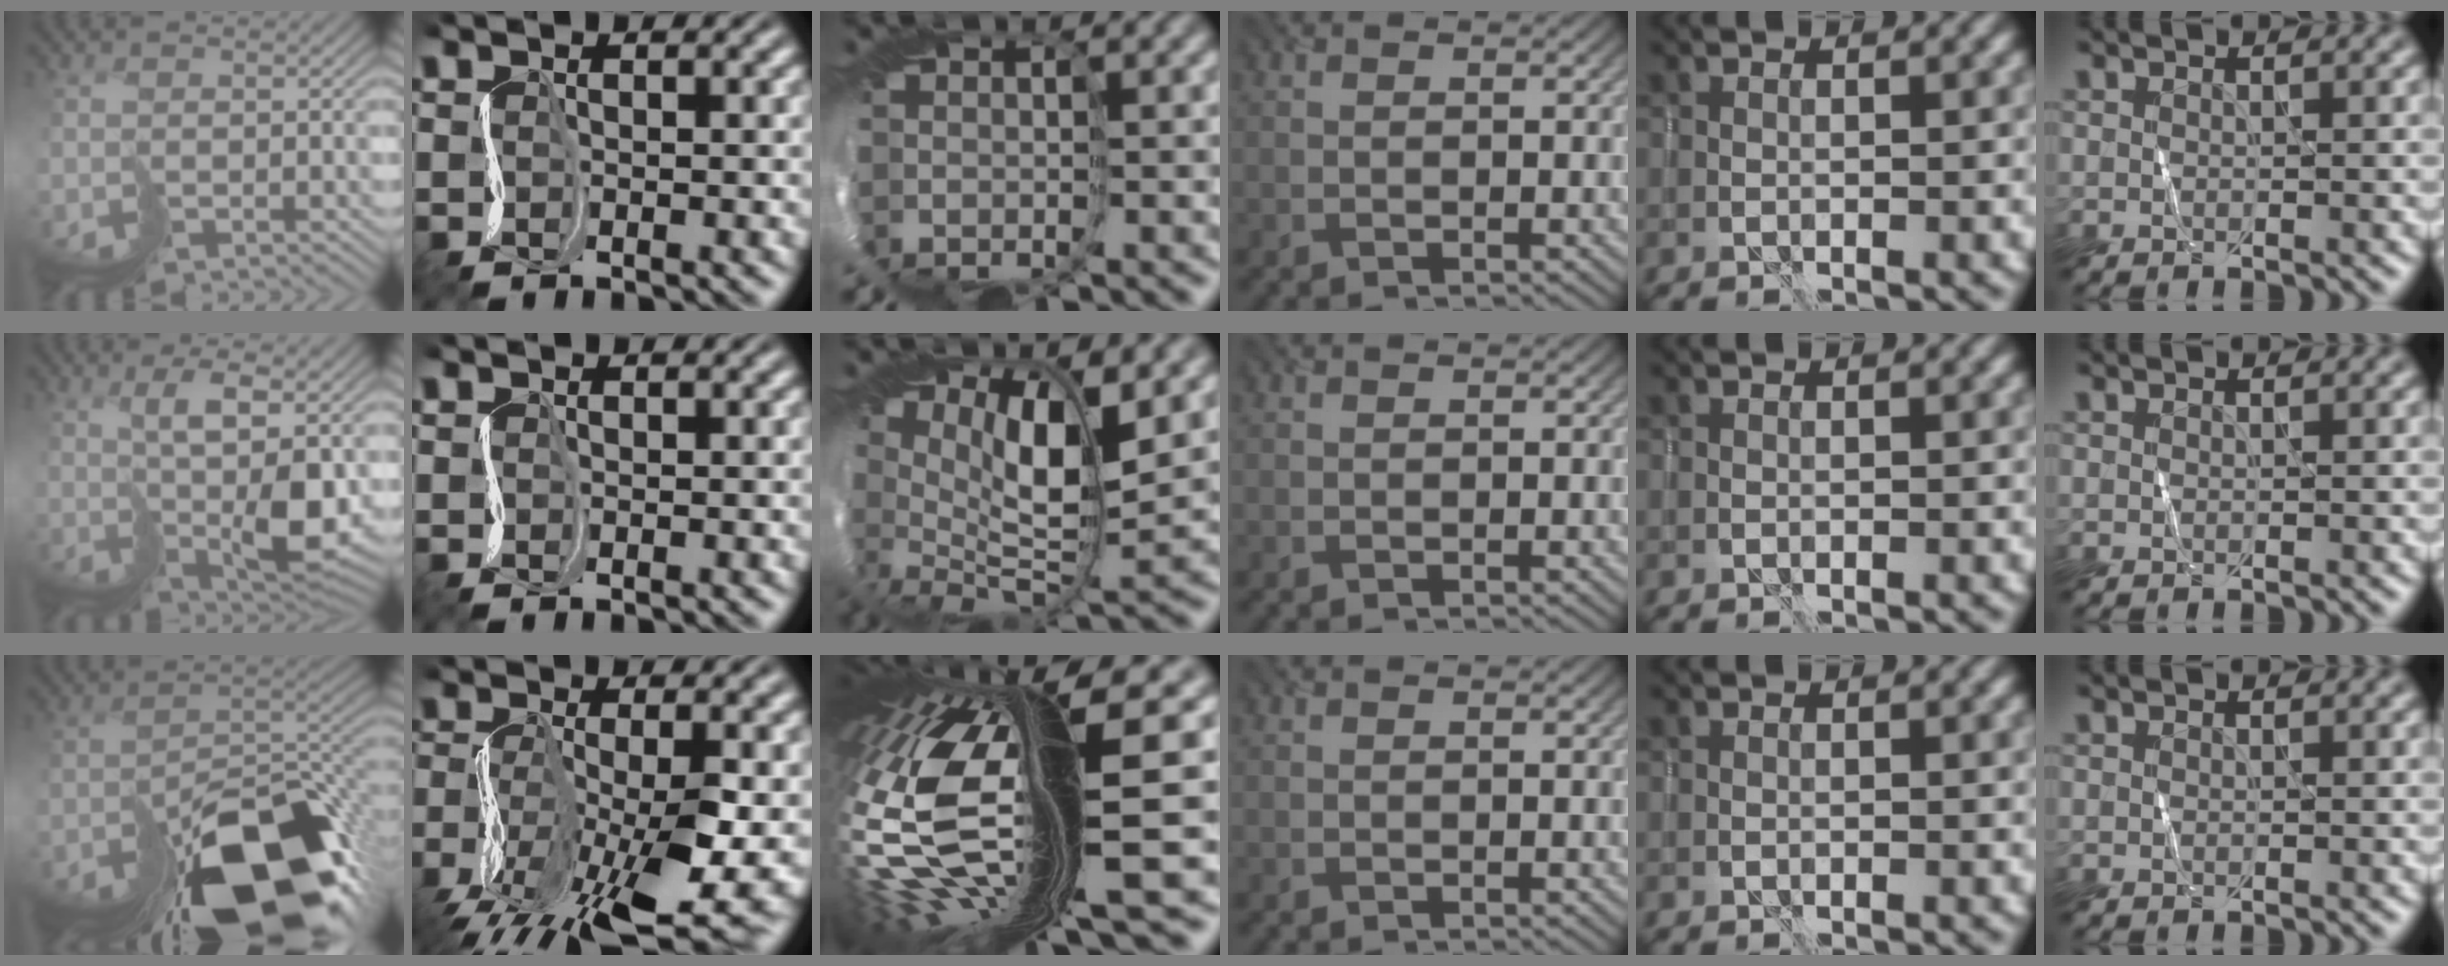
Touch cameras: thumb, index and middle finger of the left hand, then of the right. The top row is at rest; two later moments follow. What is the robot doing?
{"motion": "cut", "object": "paper bag"}